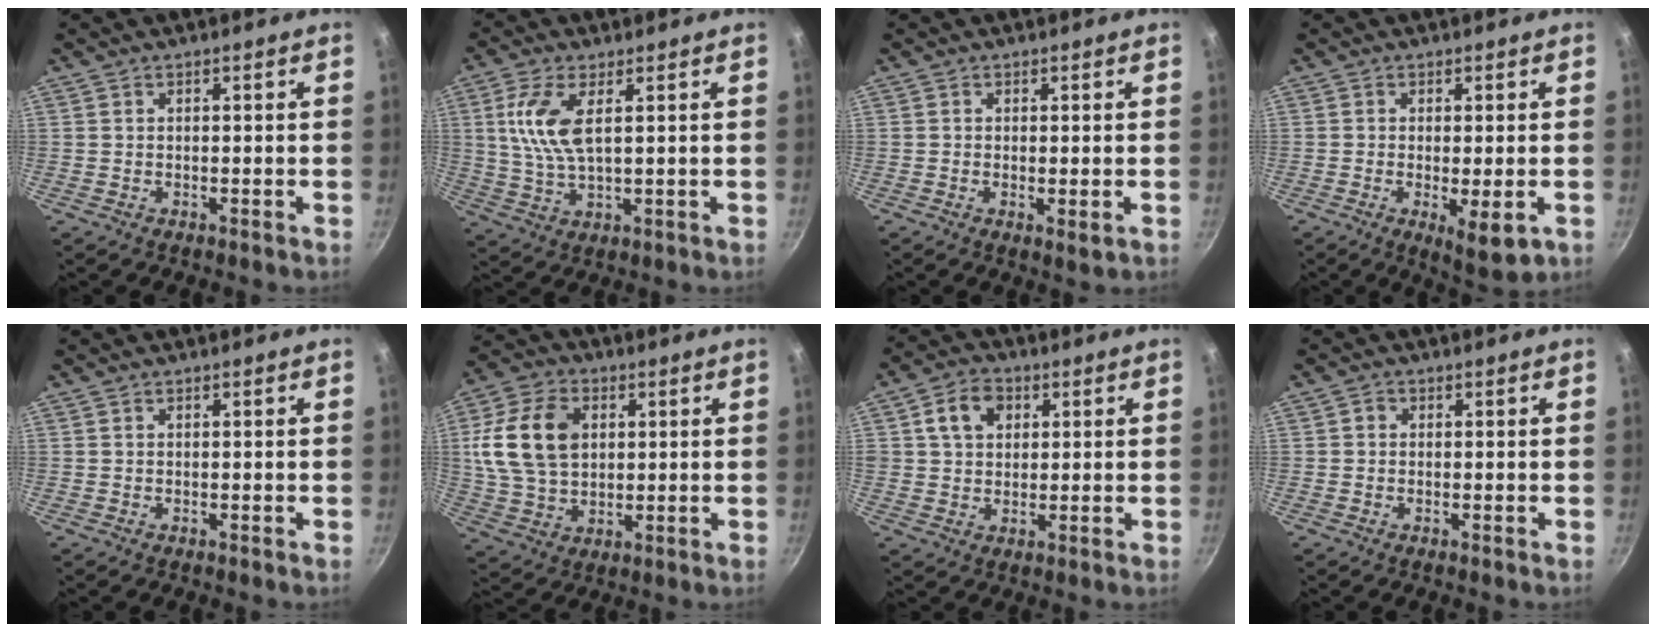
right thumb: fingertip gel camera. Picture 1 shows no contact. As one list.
[{"total": 8.8, "force": [2.2, 3.5, 7.7], "torque": [-0.163, -0.001, 0.048]}, {"total": 1.9, "force": [-0.2, 0.4, 1.8], "torque": [-0.033, -0.010, -0.004]}, {"total": 6.6, "force": [-1.7, 1.8, 6.1], "torque": [-0.099, -0.011, -0.018]}, {"total": 0.0}, {"total": 15.6, "force": [3.0, 10.9, 10.7], "torque": [-0.193, 0.004, 0.055]}, {"total": 7.1, "force": [2.2, 5.6, 3.8], "torque": [-0.045, 0.007, 0.031]}, {"total": 1.3, "force": [0.1, 1.2, 0.5], "torque": [-0.007, 0.006, -0.002]}]